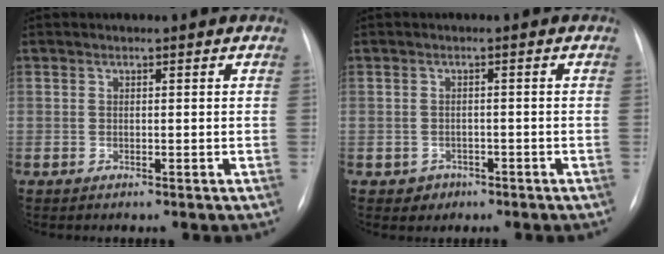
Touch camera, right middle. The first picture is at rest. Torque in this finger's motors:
{"motor_torque": [0.24, -0.31, 0.02, 0.00]}